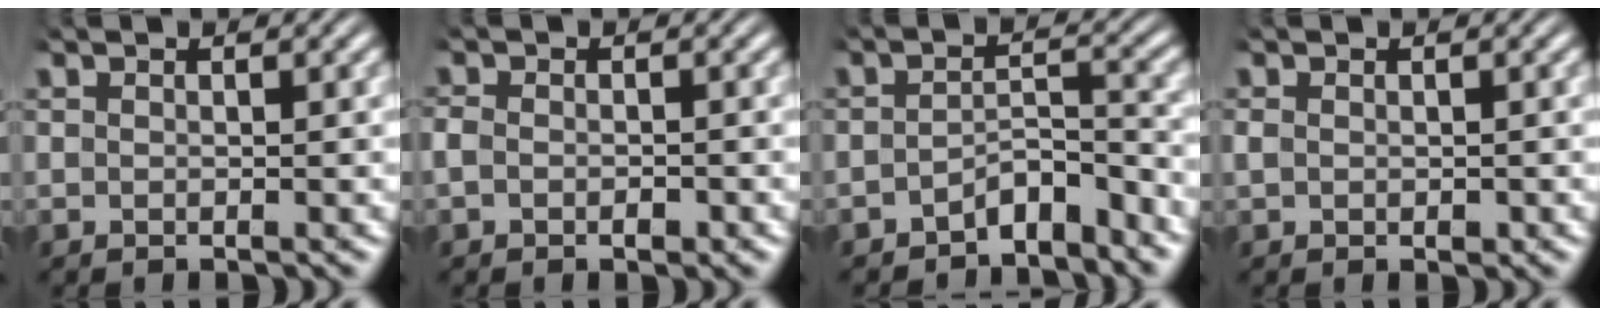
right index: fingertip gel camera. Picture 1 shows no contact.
{"total": 1.5, "force": [-0.7, 1.0, 0.9], "torque": [-0.026, -0.008, -0.010]}
{"total": 3.8, "force": [-3.5, 0.9, 1.5], "torque": [-0.009, -0.007, -0.058]}
{"total": 0.8, "force": [-0.2, 0.5, 0.6], "torque": [-0.017, -0.006, 0.003]}